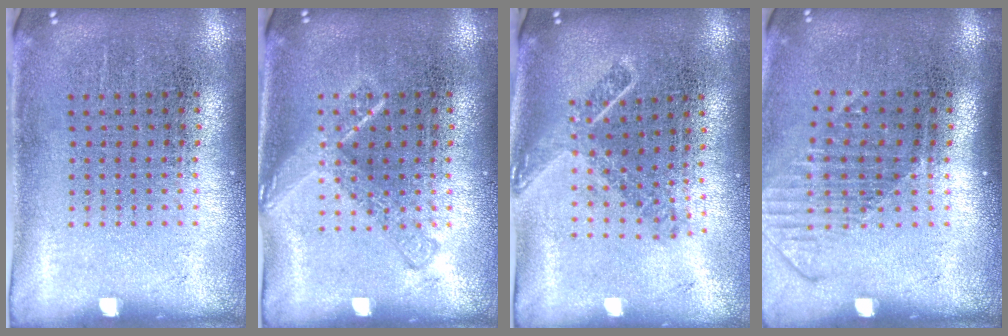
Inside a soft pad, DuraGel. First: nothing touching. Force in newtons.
{"total": 2.3, "press": 2.3, "slide": 0.4}
{"total": 1.8, "press": 1.3, "slide": 1.3}
{"total": 1.6, "press": 1.2, "slide": 1.0}